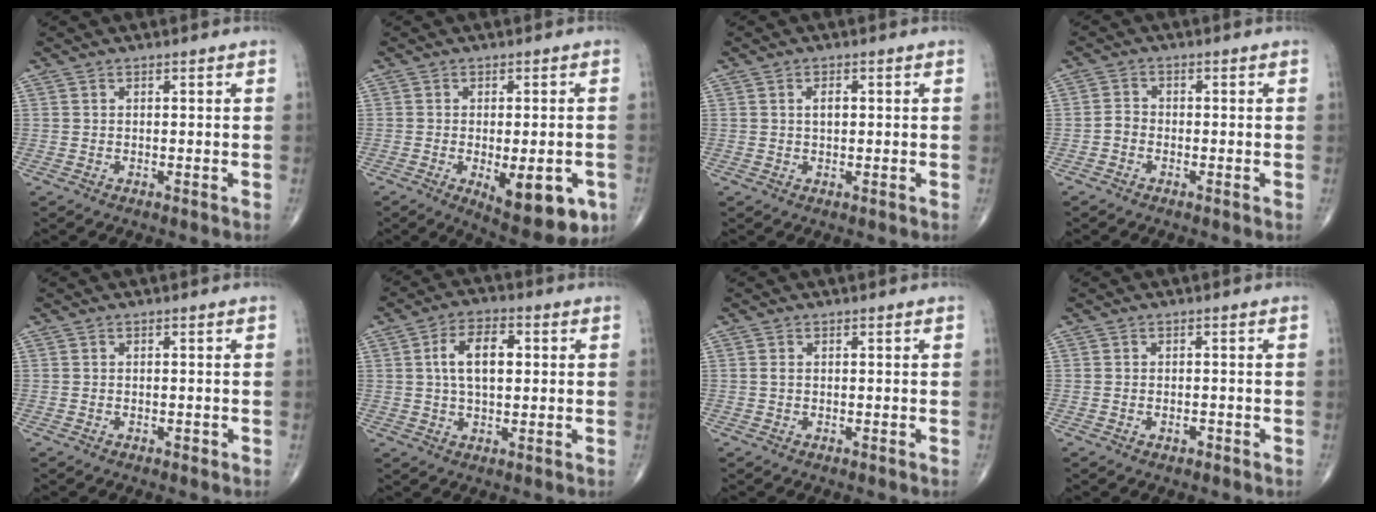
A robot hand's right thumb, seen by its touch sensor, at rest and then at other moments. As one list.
[{"total": 13.1, "force": [-4.4, 5.3, 11.2], "torque": [-0.136, -0.007, -0.044]}, {"total": 1.8, "force": [0.3, 1.0, 1.5], "torque": [-0.023, 0.001, 0.003]}, {"total": 2.0, "force": [-0.9, 1.5, 0.9], "torque": [-0.012, 0.008, -0.024]}, {"total": 0.6, "force": [-0.3, 0.3, 0.3], "torque": [-0.006, 0.001, -0.005]}, {"total": 8.6, "force": [1.3, 4.7, 7.1], "torque": [-0.116, 0.011, 0.019]}, {"total": 0.6, "force": [0.0, 0.4, 0.5], "torque": [-0.012, -0.001, -0.001]}, {"total": 1.3, "force": [-0.7, 0.8, 0.8], "torque": [-0.015, 0.006, -0.010]}]